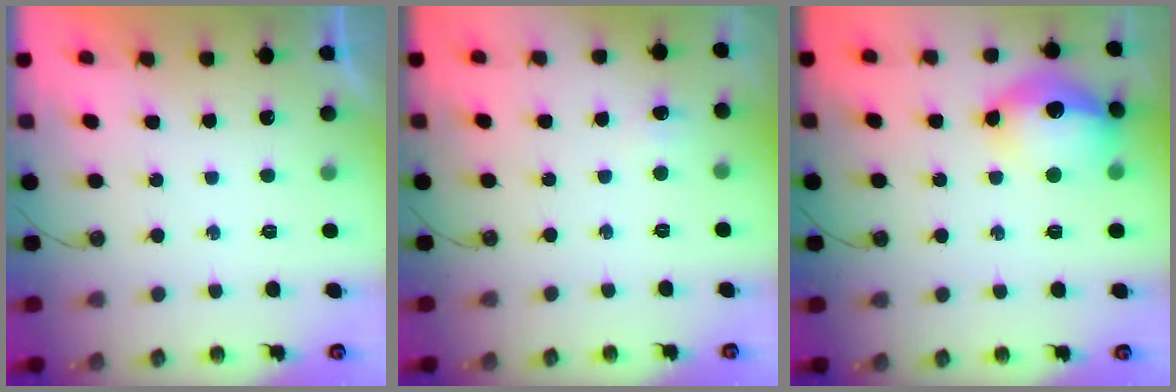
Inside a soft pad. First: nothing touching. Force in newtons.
{"total": 2.3, "press": 2.0, "slide": 1.0}
{"total": 16.7, "press": 16.7, "slide": 1.5}